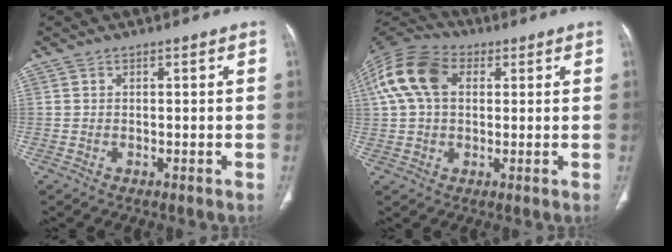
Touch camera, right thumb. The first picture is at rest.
{"total": 13.6, "force": [3.5, 9.1, 9.6], "torque": [-0.192, 0.029, 0.058]}